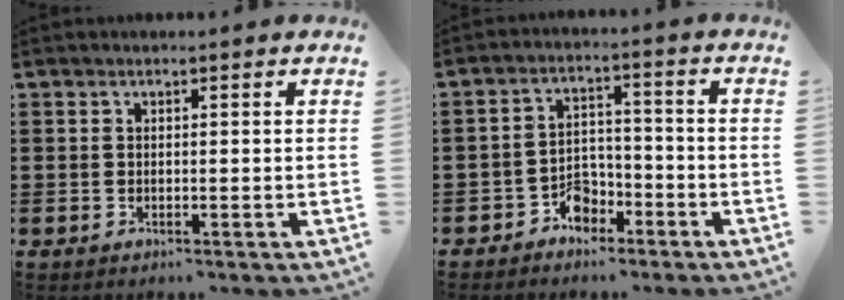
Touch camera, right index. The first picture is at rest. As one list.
[{"total": 4.5, "force": [-3.2, 2.6, 1.6], "torque": [-0.031, 0.012, -0.062]}]